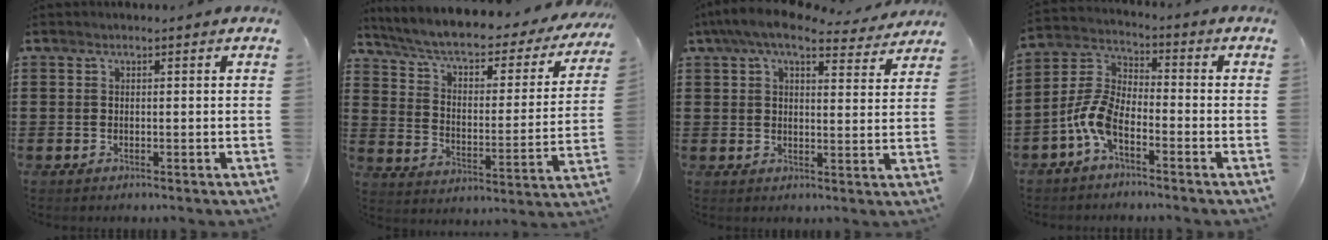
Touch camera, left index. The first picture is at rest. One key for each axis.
{"total": 5.6, "fx": 4.6, "fy": 1.2, "fz": 3.1, "tx": -0.081, "ty": -0.037, "tz": 0.071}
{"total": 7.4, "fx": 6.0, "fy": 1.5, "fz": 3.9, "tx": -0.087, "ty": -0.021, "tz": 0.107}
{"total": 7.1, "fx": -4.6, "fy": 2.8, "fz": 4.7, "tx": -0.141, "ty": -0.013, "tz": -0.101}